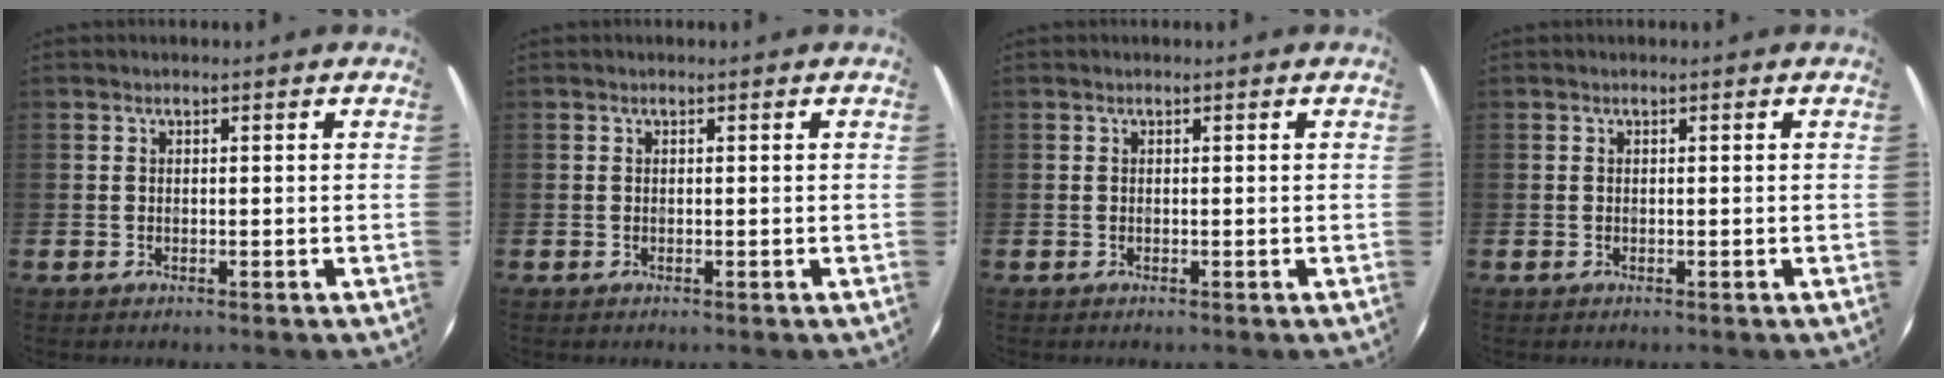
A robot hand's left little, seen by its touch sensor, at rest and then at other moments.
{"total": 0.0}
{"total": 0.0}
{"total": 0.0}